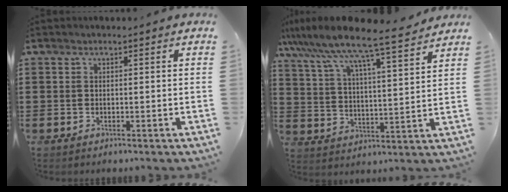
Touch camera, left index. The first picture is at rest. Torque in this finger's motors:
{"motor_torque": [1.08, -1.06, 0.58, 0.21]}